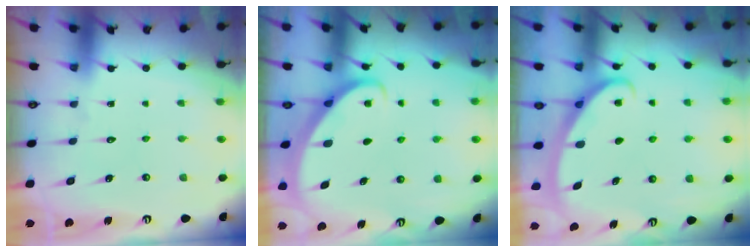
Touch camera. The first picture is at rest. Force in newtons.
{"total": 2.8, "press": 2.8, "slide": 0.2}
{"total": 2.8, "press": 2.8, "slide": 0.4}